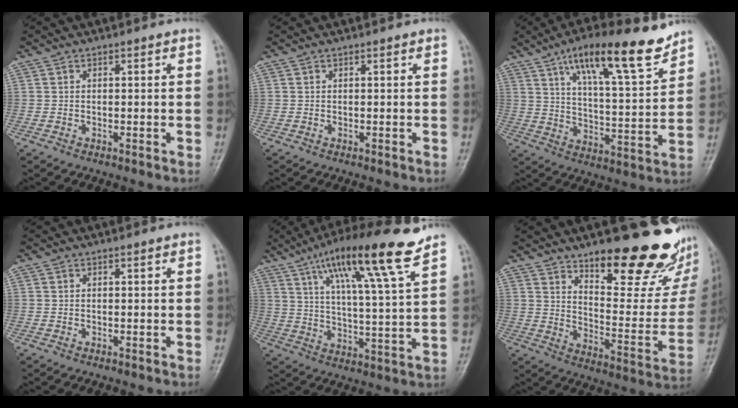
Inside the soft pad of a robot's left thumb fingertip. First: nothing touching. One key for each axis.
{"total": 0.0}
{"total": 17.8, "fx": 11.7, "fy": 4.5, "fz": 12.6, "tx": -0.173, "ty": -0.054, "tz": 0.193}
{"total": 0.0}
{"total": 17.7, "fx": 11.4, "fy": 1.8, "fz": 13.5, "tx": -0.211, "ty": -0.045, "tz": 0.185}
{"total": 25.3, "fx": 16.7, "fy": 8.6, "fz": 16.9, "tx": -0.180, "ty": -0.103, "tz": 0.241}